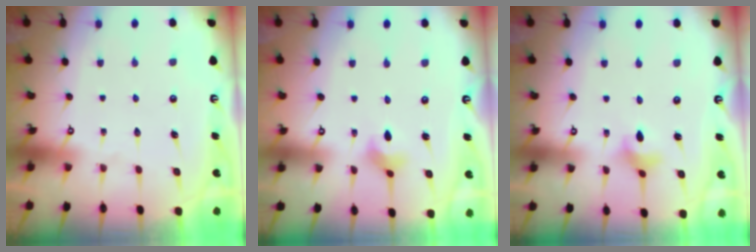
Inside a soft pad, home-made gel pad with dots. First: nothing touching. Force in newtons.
{"total": 3.0, "press": 3.0, "slide": 0.5}
{"total": 3.5, "press": 3.5, "slide": 0.2}